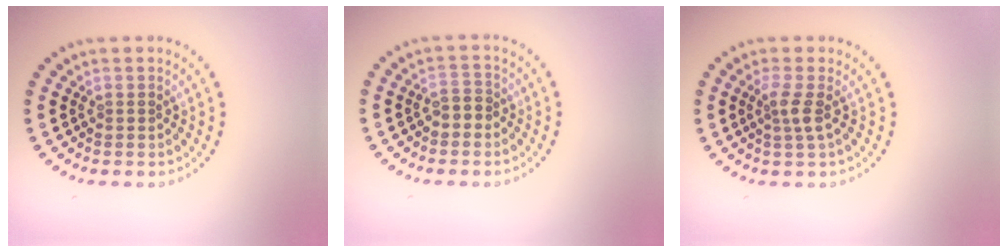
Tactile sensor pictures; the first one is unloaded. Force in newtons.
{"total": 1.7, "press": 1.5, "slide": 0.7}
{"total": 1.9, "press": 1.3, "slide": 1.3}